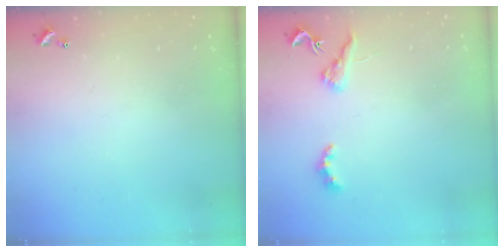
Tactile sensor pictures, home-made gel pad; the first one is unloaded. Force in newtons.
{"total": 4.6, "press": 4.6, "slide": 0.6}